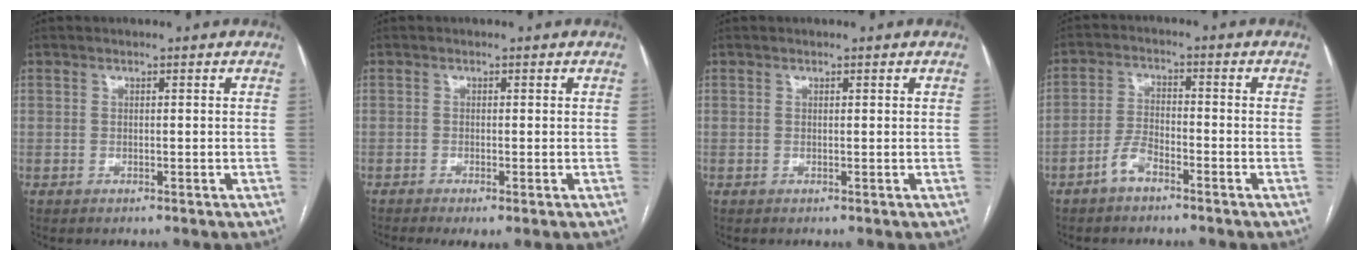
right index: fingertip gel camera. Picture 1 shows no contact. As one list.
[{"total": 2.6, "force": [-1.4, 0.5, 2.2], "torque": [-0.037, -0.008, -0.020]}, {"total": 0.0}, {"total": 3.9, "force": [-2.7, 1.5, 2.4], "torque": [-0.053, 0.009, -0.052]}]